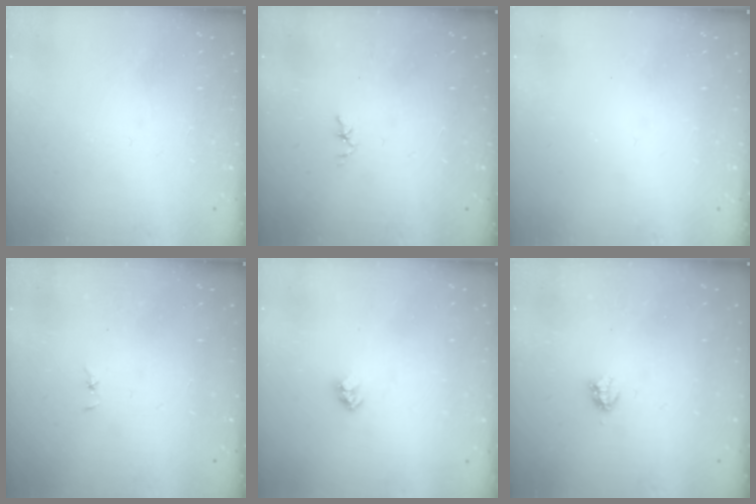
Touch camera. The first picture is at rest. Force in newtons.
{"total": 1.8, "press": 1.7, "slide": 0.3}
{"total": 0.0}
{"total": 0.7, "press": 0.7, "slide": 0.1}
{"total": 2.3, "press": 2.3, "slide": 0.1}
{"total": 2.9, "press": 2.9, "slide": 0.5}